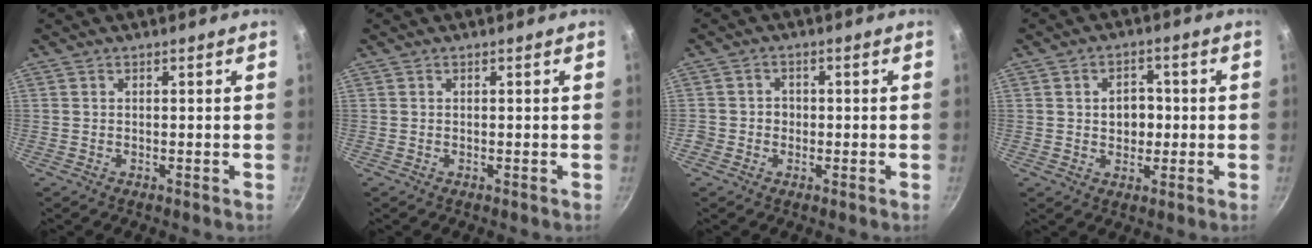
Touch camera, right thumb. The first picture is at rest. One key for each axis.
{"total": 0.0}
{"total": 2.6, "fx": -0.6, "fy": 2.4, "fz": 0.7, "tx": 0.006, "ty": 0.007, "tz": -0.015}
{"total": 5.4, "fx": 0.0, "fy": 4.2, "fz": 3.4, "tx": -0.024, "ty": 0.005, "tz": -0.001}